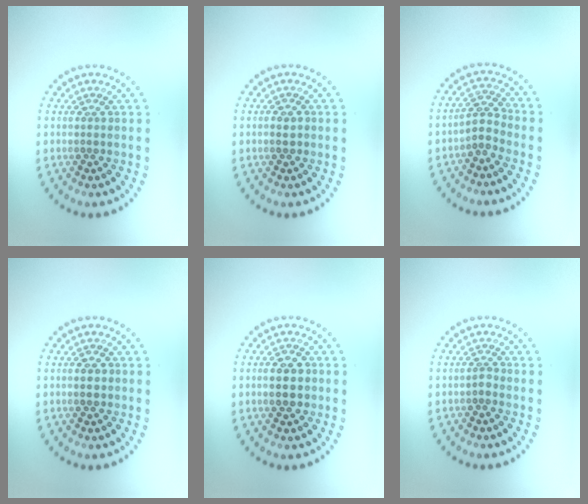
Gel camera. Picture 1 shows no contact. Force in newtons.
{"total": 1.1, "press": 1.1, "slide": 0.3}
{"total": 2.1, "press": 1.6, "slide": 1.4}
{"total": 1.7, "press": 1.7, "slide": 0.1}
{"total": 3.0, "press": 3.0, "slide": 0.1}
{"total": 0.9, "press": 0.6, "slide": 0.6}